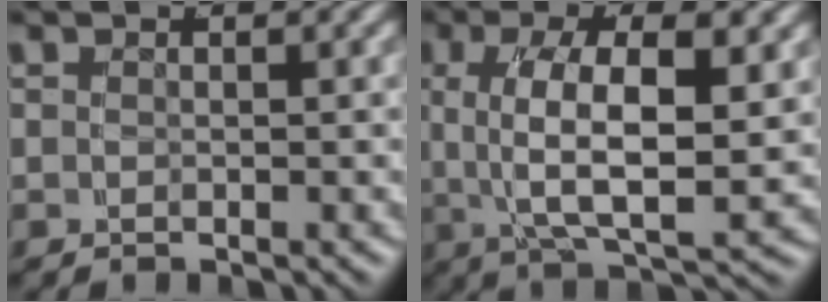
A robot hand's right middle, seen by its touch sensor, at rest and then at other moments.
{"total": 7.3, "force": [0.8, 2.9, 6.7], "torque": [-0.120, -0.005, 0.019]}